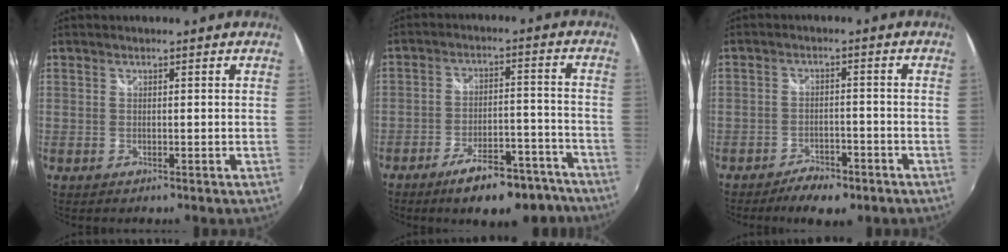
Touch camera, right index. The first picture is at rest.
{"total": 14.2, "force": [-11.2, 4.8, 7.2], "torque": [-0.113, 0.019, -0.152]}
{"total": 7.5, "force": [-5.7, 3.0, 3.9], "torque": [-0.097, -0.003, -0.084]}